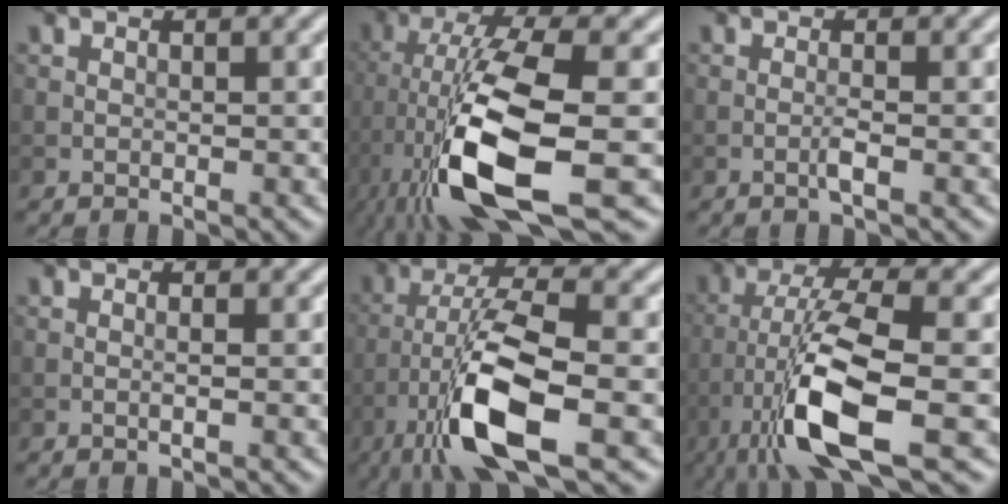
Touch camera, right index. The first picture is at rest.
{"total": 13.2, "force": [-4.6, 3.6, 11.9], "torque": [-0.238, -0.004, -0.082]}
{"total": 1.1, "force": [-0.4, 0.0, 1.0], "torque": [-0.020, 0.002, -0.012]}
{"total": 0.7, "force": [0.0, 0.2, 0.7], "torque": [-0.010, 0.000, -0.002]}
{"total": 10.1, "force": [-4.7, 2.6, 8.5], "torque": [-0.163, 0.007, -0.095]}
{"total": 10.2, "force": [-4.6, 2.3, 8.8], "torque": [-0.170, 0.005, -0.091]}